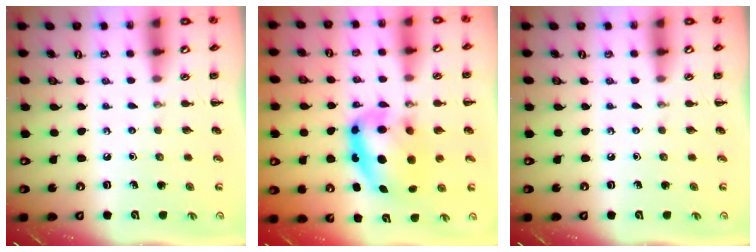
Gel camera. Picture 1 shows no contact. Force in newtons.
{"total": 9.6, "press": 9.3, "slide": 2.2}
{"total": 0.0}